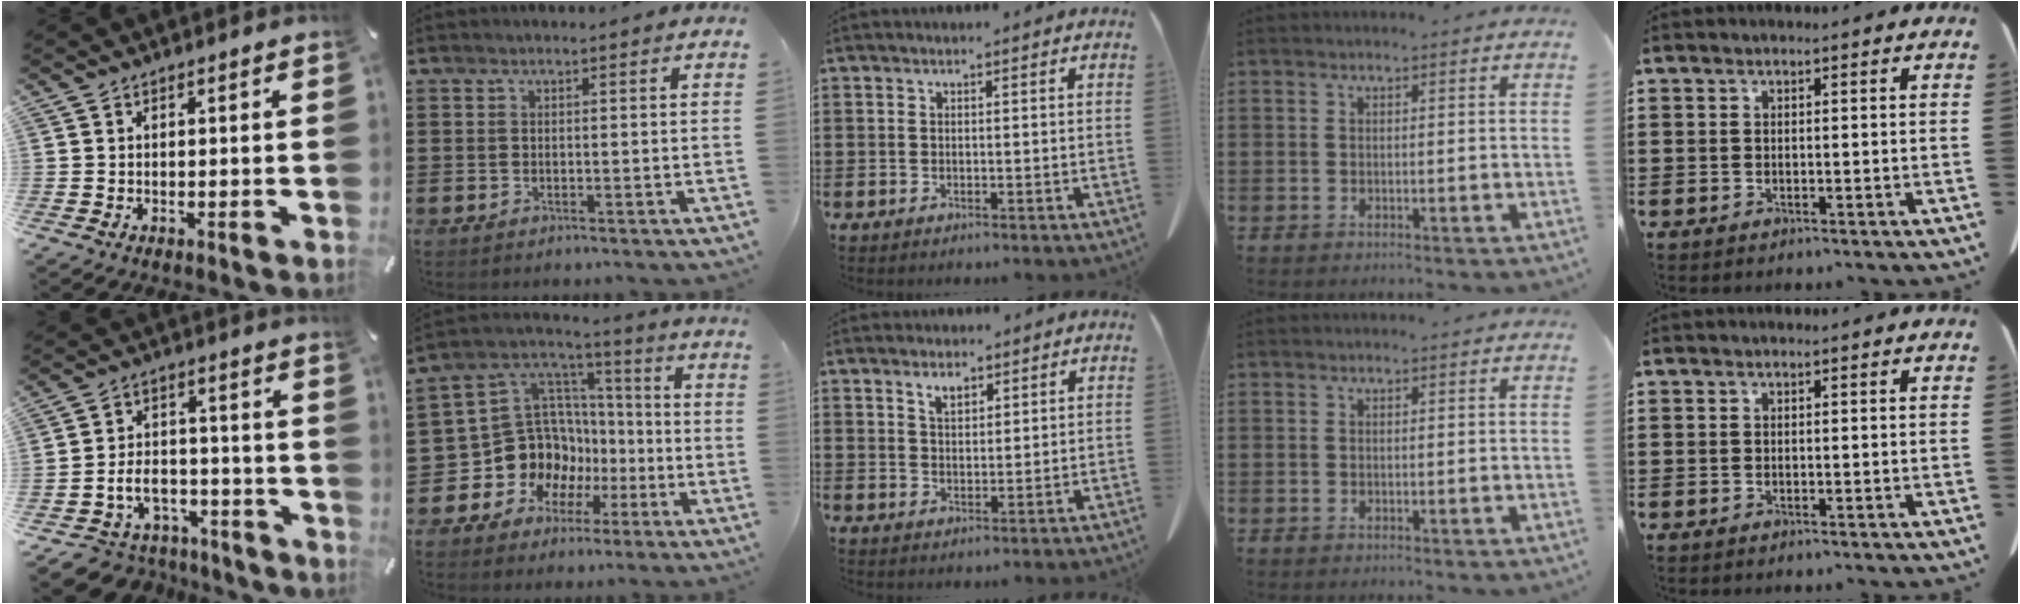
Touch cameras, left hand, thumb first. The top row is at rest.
{"thumb": {"total": 8.5, "force": [-4.1, 6.9, 2.6], "torque": [-0.062, 0.022, -0.071]}, "index": {"total": 13.1, "force": [-3.8, 11.8, 4.2], "torque": [-0.132, -0.017, -0.055]}, "middle": {"total": 3.0, "force": [2.3, 1.4, 1.4], "torque": [-0.025, 0.000, 0.041]}}